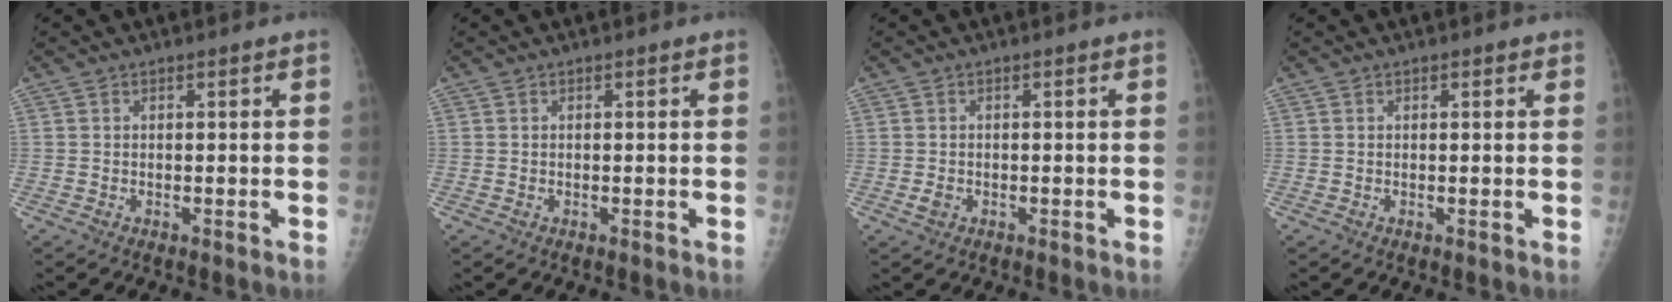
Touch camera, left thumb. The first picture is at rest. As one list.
[{"total": 0.0}, {"total": 1.4, "force": [-0.6, 1.1, 0.6], "torque": [-0.007, 0.000, -0.009]}, {"total": 0.7, "force": [0.4, 0.4, 0.3], "torque": [-0.003, -0.001, 0.003]}]